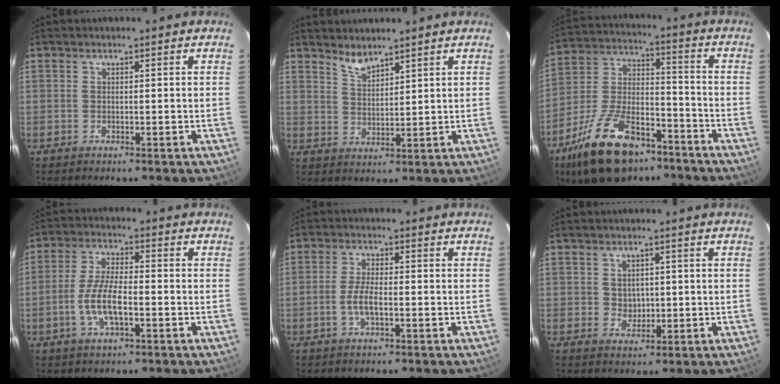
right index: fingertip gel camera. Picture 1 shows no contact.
{"total": 3.9, "force": [3.5, 0.9, 1.5], "torque": [-0.027, -0.002, 0.066]}
{"total": 20.7, "force": [-13.2, 9.9, 12.4], "torque": [-0.248, 0.003, -0.224]}
{"total": 8.2, "force": [-2.7, 2.6, 7.3], "torque": [-0.151, 0.000, -0.052]}
{"total": 4.4, "force": [-1.4, 1.3, 3.9], "torque": [-0.083, -0.001, -0.028]}
{"total": 3.0, "force": [0.3, 2.7, 1.2], "torque": [-0.017, 0.003, 0.009]}